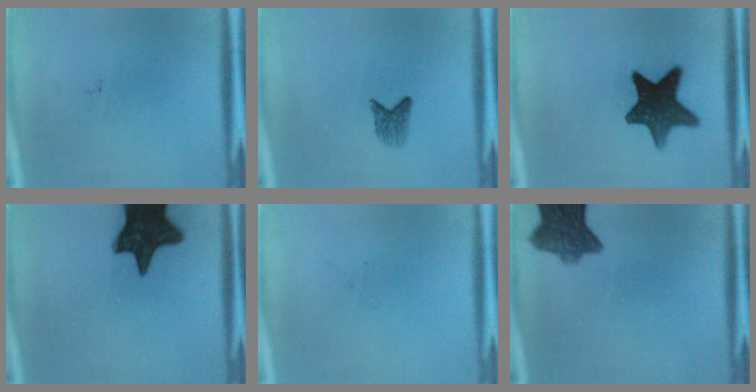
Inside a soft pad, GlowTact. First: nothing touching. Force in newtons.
{"total": 2.3}
{"total": 13.1}
{"total": 15.1}
{"total": 0.0}
{"total": 8.6}